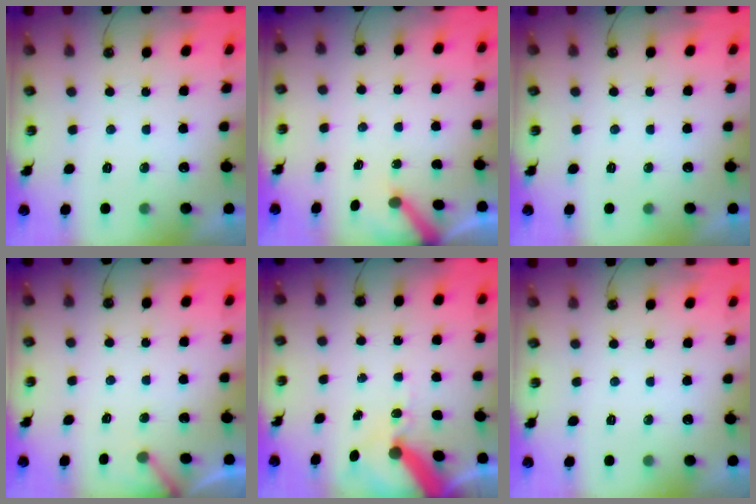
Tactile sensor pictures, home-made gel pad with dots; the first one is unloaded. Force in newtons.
{"total": 2.9, "press": 2.9, "slide": 0.3}
{"total": 0.0}
{"total": 2.3, "press": 2.3, "slide": 0.1}
{"total": 10.2, "press": 10.1, "slide": 1.4}
{"total": 0.0}